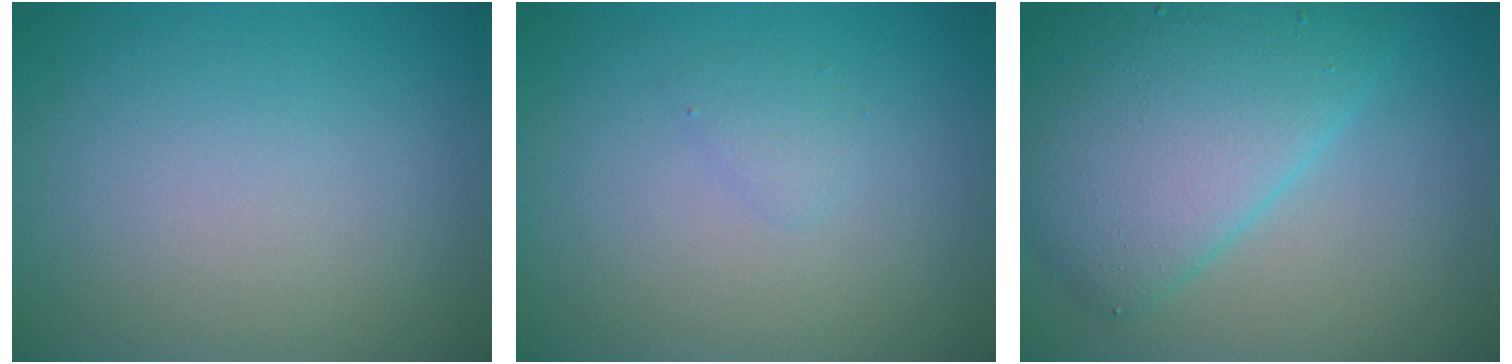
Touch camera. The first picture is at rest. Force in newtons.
{"total": 0.8, "press": 0.8, "slide": 0.1}
{"total": 7.9, "press": 7.9, "slide": 0.4}